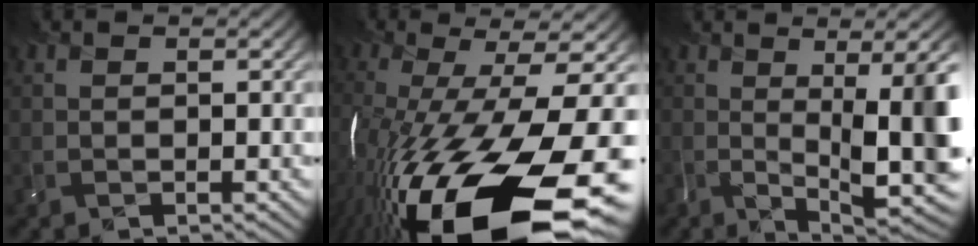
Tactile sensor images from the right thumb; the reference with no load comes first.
{"total": 21.5, "force": [-9.7, 7.2, 17.8], "torque": [-0.346, -0.068, -0.133]}
{"total": 10.7, "force": [-1.4, 2.9, 10.2], "torque": [-0.111, 0.002, -0.018]}